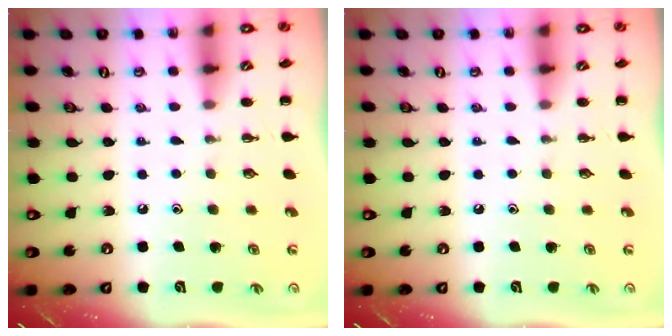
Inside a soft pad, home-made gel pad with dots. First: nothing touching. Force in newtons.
{"total": 0.0}